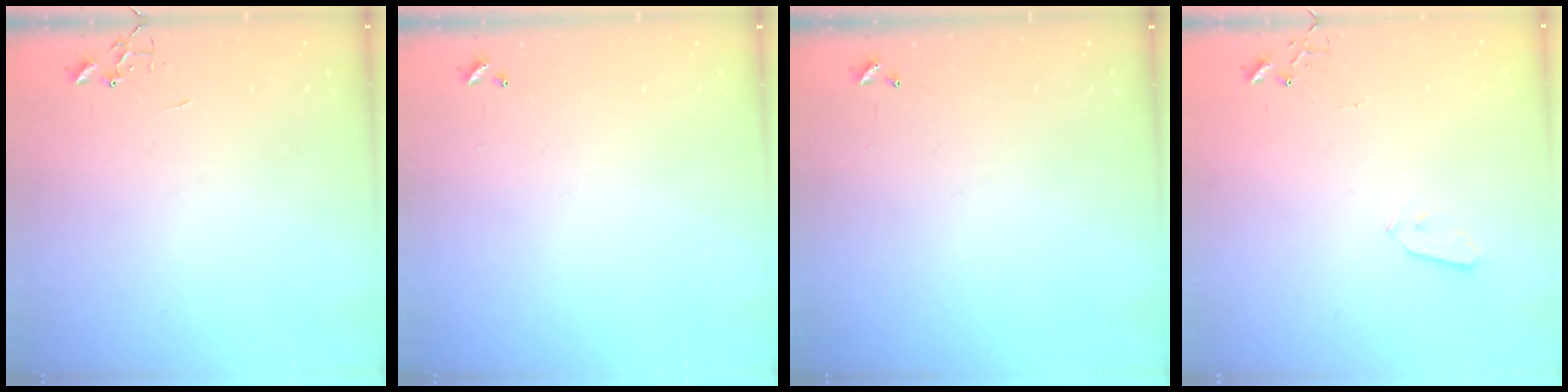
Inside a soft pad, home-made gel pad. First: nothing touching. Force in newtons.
{"total": 0.0}
{"total": 0.0}
{"total": 3.7, "press": 3.7, "slide": 0.1}